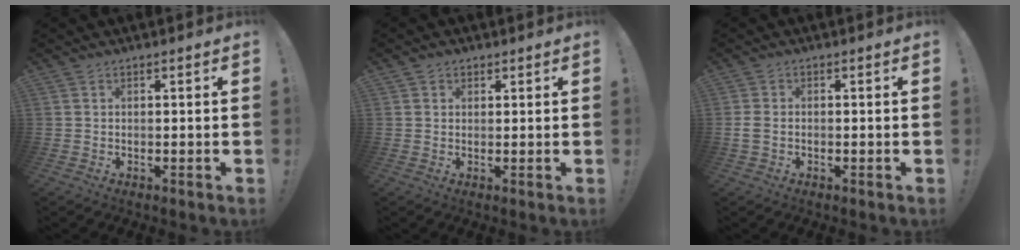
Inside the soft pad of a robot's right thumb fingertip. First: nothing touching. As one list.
[{"total": 1.5, "force": [0.8, 1.3, 0.3], "torque": [0.001, -0.002, 0.013]}, {"total": 2.5, "force": [-0.4, 1.6, 1.9], "torque": [-0.042, 0.006, -0.006]}]